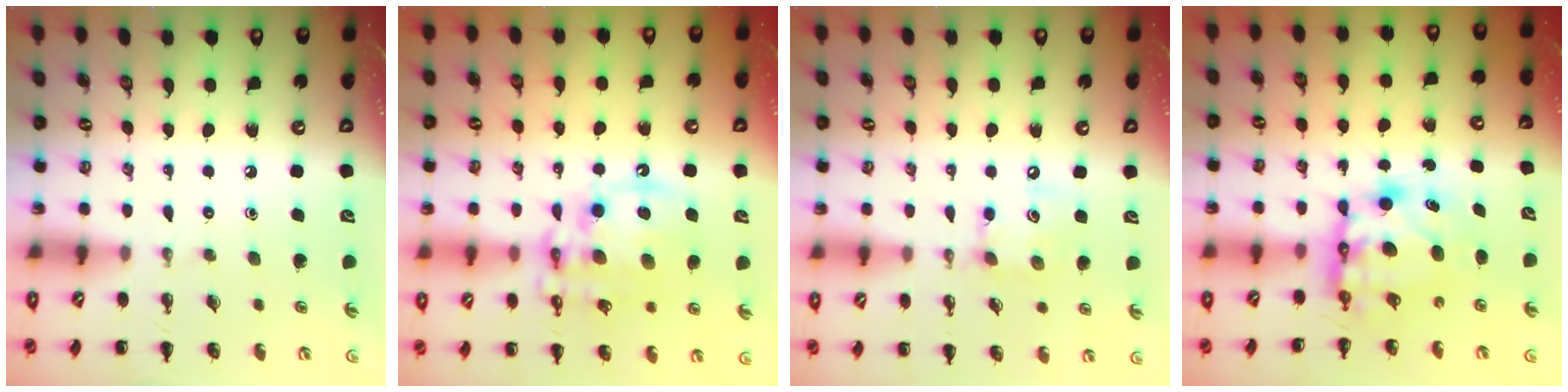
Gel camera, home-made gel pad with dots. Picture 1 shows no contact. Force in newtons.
{"total": 14.3, "press": 13.9, "slide": 3.0}
{"total": 7.9, "press": 7.9, "slide": 0.8}
{"total": 7.7, "press": 7.4, "slide": 2.0}